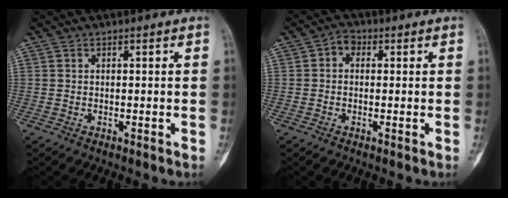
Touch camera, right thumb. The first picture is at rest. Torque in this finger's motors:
{"motor_torque": [-0.05, 0.70, 0.08, -0.28, 0.03]}